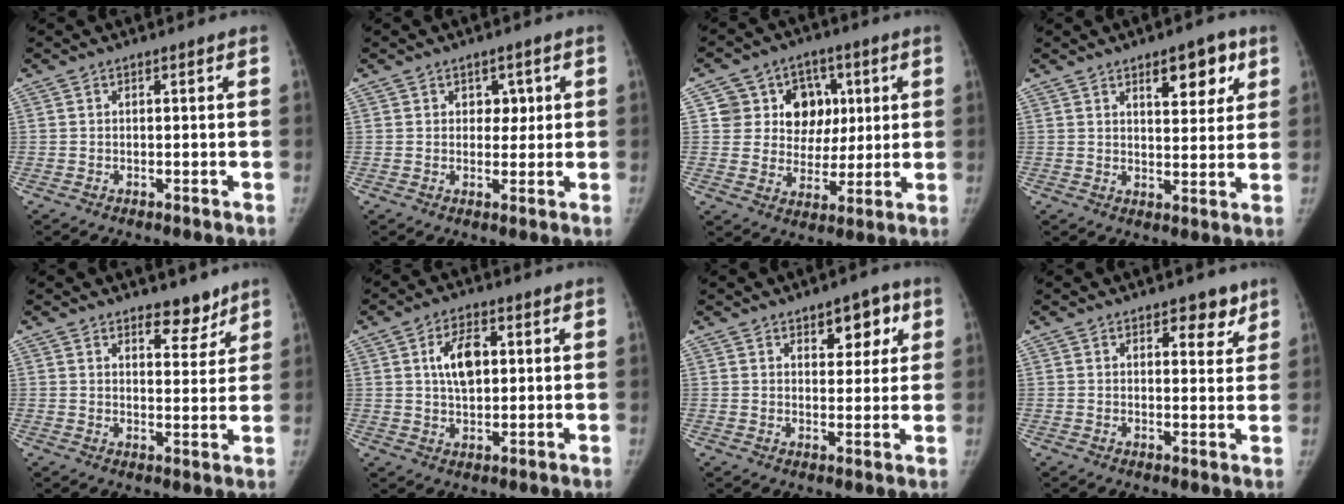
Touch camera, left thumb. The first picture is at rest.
{"total": 3.2, "force": [1.1, 2.6, 1.5], "torque": [0.011, -0.004, 0.012]}
{"total": 12.4, "force": [3.5, 11.1, 4.3], "torque": [-0.010, 0.003, 0.058]}
{"total": 8.6, "force": [4.5, 3.9, 6.2], "torque": [-0.054, -0.022, 0.063]}
{"total": 5.5, "force": [4.2, 2.7, 2.3], "torque": [0.000, -0.030, 0.061]}
{"total": 7.7, "force": [1.8, 4.5, 6.0], "torque": [-0.088, -0.001, 0.030]}
{"total": 7.2, "force": [3.5, 4.1, 4.8], "torque": [-0.026, -0.014, 0.045]}
{"total": 4.7, "force": [3.0, 2.5, 2.6], "torque": [-0.002, -0.017, 0.038]}